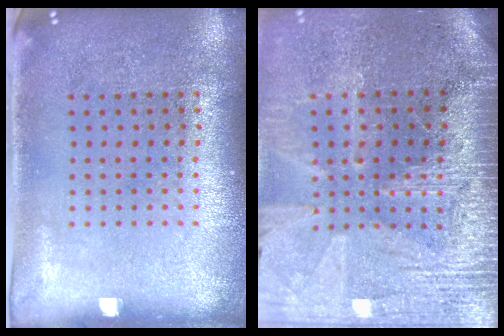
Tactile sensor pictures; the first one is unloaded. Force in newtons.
{"total": 3.6, "press": 3.3, "slide": 1.5}